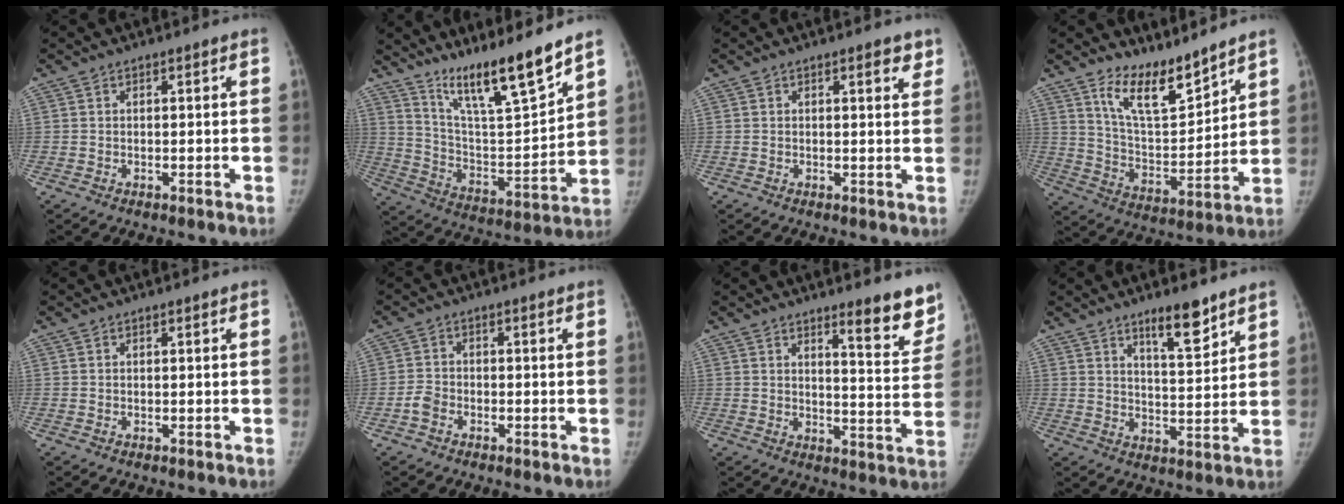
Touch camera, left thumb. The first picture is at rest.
{"total": 16.3, "force": [12.8, 1.5, 10.0], "torque": [-0.143, -0.084, 0.233]}
{"total": 2.8, "force": [1.8, 0.9, 2.0], "torque": [-0.013, -0.009, 0.020]}
{"total": 11.4, "force": [9.3, 3.4, 5.8], "torque": [-0.074, -0.077, 0.179]}
{"total": 0.0}
{"total": 2.5, "force": [-1.4, 1.6, 1.2], "torque": [-0.021, 0.009, -0.030]}
{"total": 10.1, "force": [7.4, 1.9, 6.5], "torque": [-0.050, -0.057, 0.099]}
{"total": 8.2, "force": [5.9, 1.9, 5.3], "torque": [-0.068, -0.046, 0.097]}